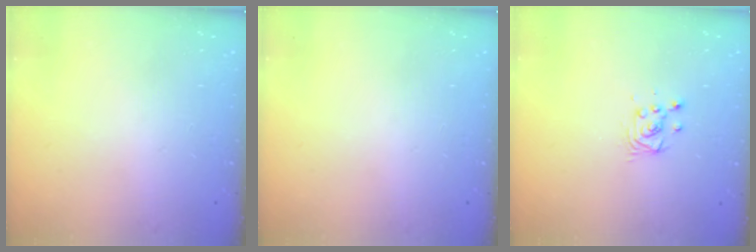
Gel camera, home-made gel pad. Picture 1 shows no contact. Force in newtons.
{"total": 0.0}
{"total": 3.7, "press": 3.7, "slide": 0.3}